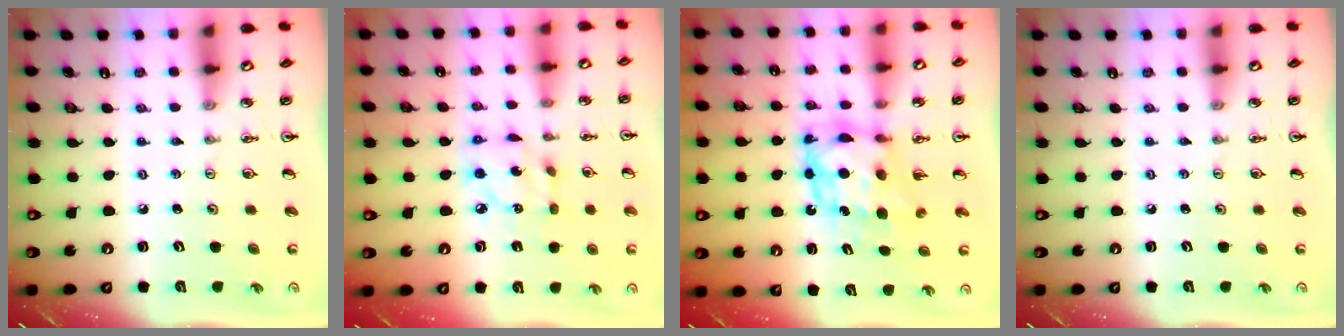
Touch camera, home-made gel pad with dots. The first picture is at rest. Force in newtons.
{"total": 9.5, "press": 9.5, "slide": 0.5}
{"total": 9.0, "press": 9.0, "slide": 0.4}
{"total": 0.0}